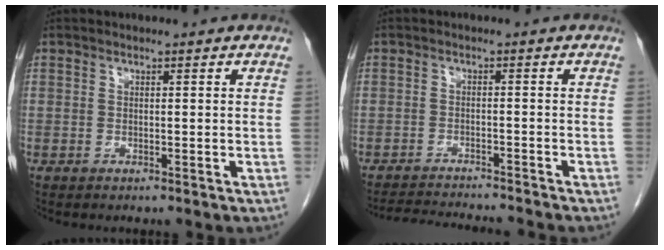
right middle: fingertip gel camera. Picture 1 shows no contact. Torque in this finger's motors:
{"motor_torque": [0.34, -0.28, 0.02, 0.01]}